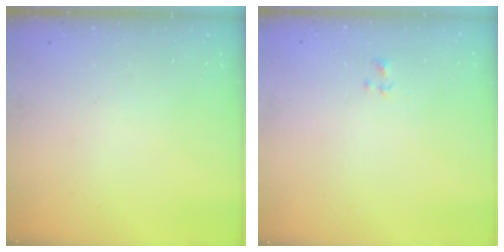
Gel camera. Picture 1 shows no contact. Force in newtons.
{"total": 1.1, "press": 0.9, "slide": 0.6}